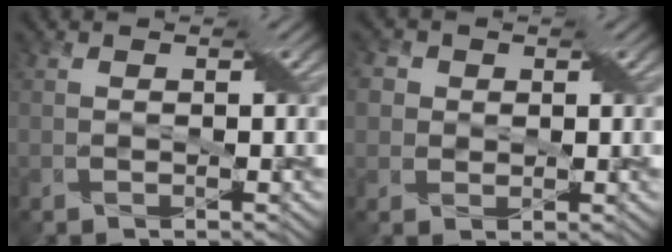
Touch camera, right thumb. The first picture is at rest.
{"total": 4.2, "force": [1.3, 3.7, 1.5], "torque": [-0.043, 0.012, 0.011]}